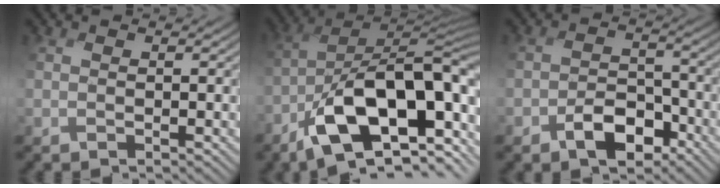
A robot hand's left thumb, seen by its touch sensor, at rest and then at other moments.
{"total": 15.1, "force": [-5.3, 6.7, 12.5], "torque": [-0.190, -0.003, -0.107]}
{"total": 5.6, "force": [-3.8, 3.1, 2.7], "torque": [-0.041, -0.003, -0.078]}